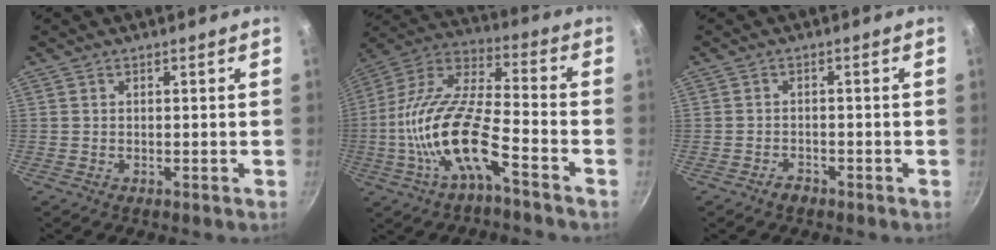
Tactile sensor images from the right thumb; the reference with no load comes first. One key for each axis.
{"total": 17.5, "fx": -6.9, "fy": 6.0, "fz": 15.0, "tx": -0.287, "ty": 0.052, "tz": -0.147}
{"total": 1.9, "fx": -1.4, "fy": 1.0, "fz": 0.6, "tx": -0.004, "ty": 0.019, "tz": -0.022}